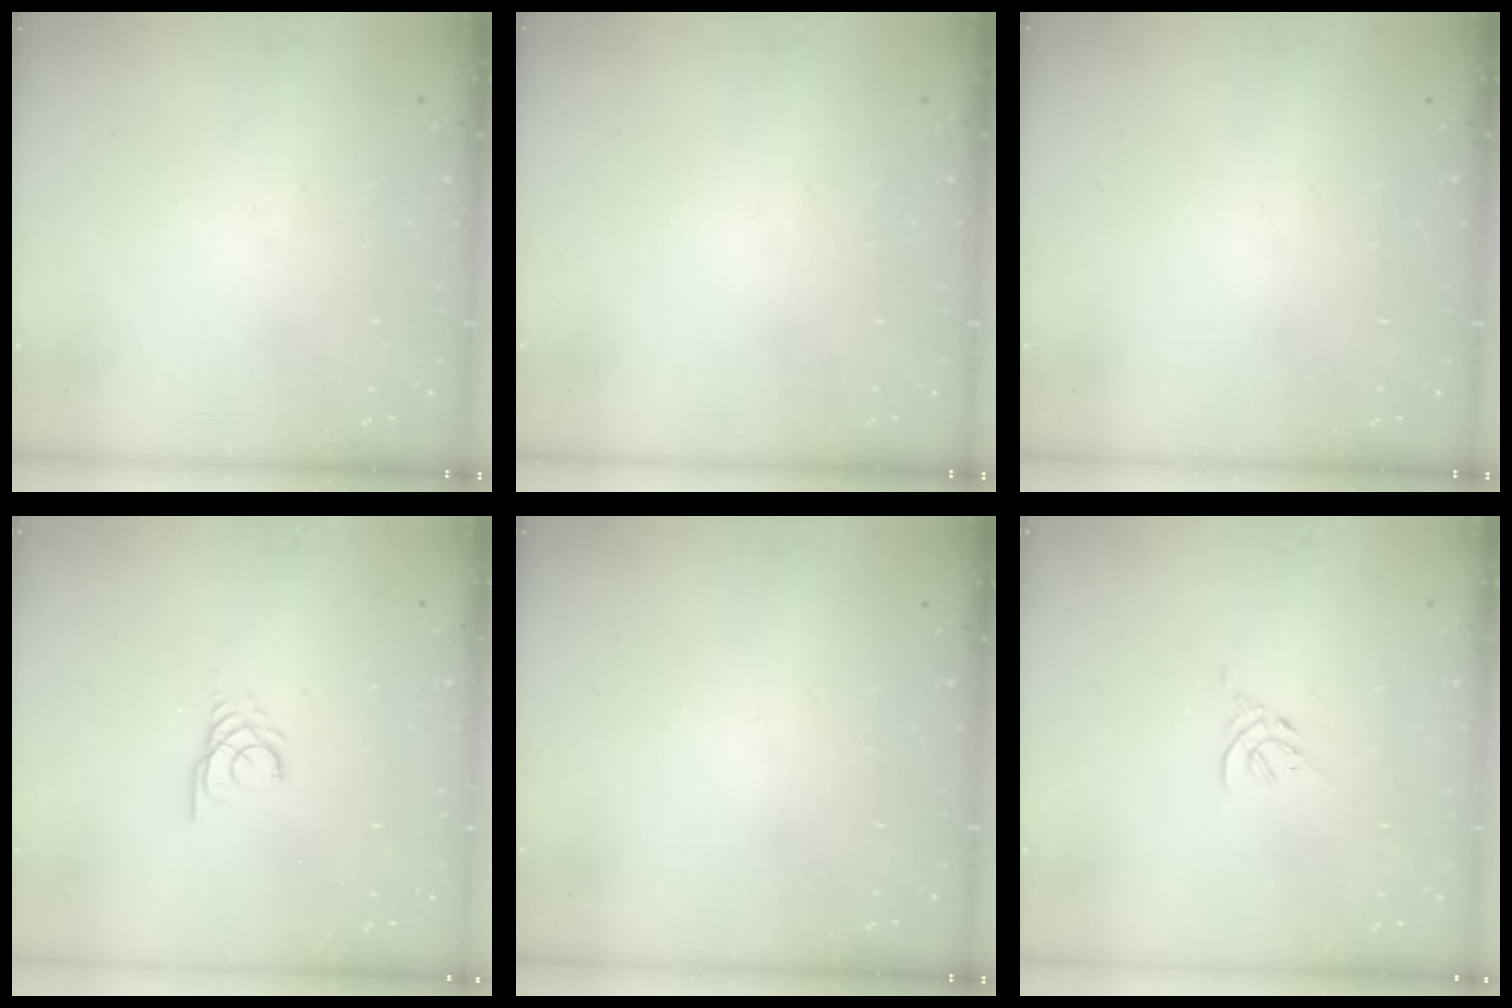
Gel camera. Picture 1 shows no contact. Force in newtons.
{"total": 0.0}
{"total": 0.0}
{"total": 3.0, "press": 3.0, "slide": 0.3}
{"total": 0.0}
{"total": 2.6, "press": 2.5, "slide": 0.8}